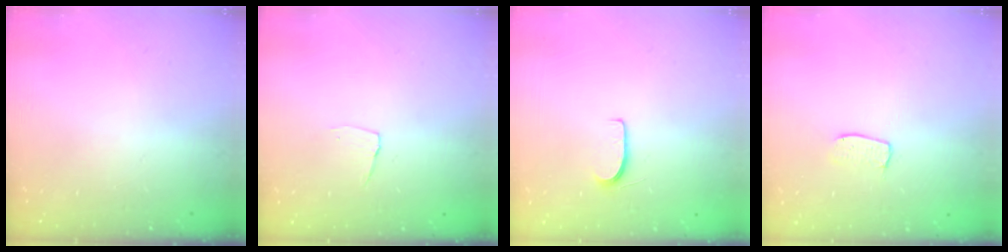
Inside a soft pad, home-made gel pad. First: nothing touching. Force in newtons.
{"total": 3.6, "press": 3.6, "slide": 0.3}
{"total": 5.1, "press": 5.1, "slide": 0.6}
{"total": 4.8, "press": 4.8, "slide": 0.3}